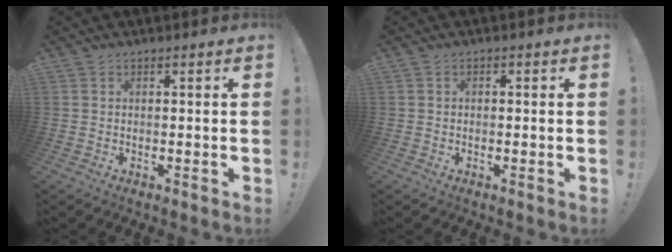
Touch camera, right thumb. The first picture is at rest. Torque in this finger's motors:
{"motor_torque": [0.00, 0.09, -0.25, 0.02, -0.08]}